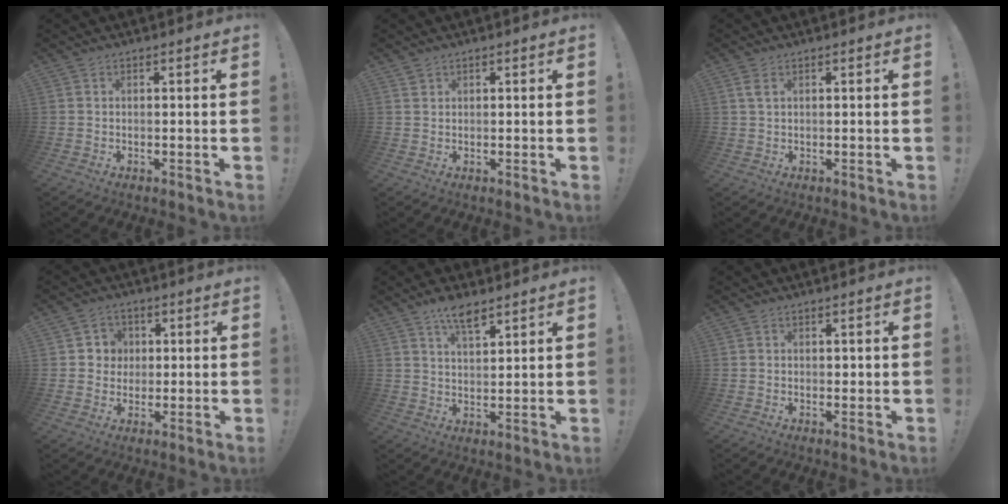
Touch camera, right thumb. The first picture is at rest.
{"total": 1.1, "force": [0.9, 0.7, 0.2], "torque": [0.002, -0.004, 0.016]}
{"total": 2.3, "force": [1.1, 1.0, 1.8], "torque": [-0.033, 0.000, 0.018]}
{"total": 5.6, "force": [0.7, 5.5, 0.8], "torque": [-0.010, -0.005, 0.014]}
{"total": 6.9, "force": [5.1, 2.2, 4.2], "torque": [-0.077, -0.025, 0.089]}
{"total": 0.7, "force": [0.1, 0.6, 0.2], "torque": [0.004, 0.000, 0.001]}